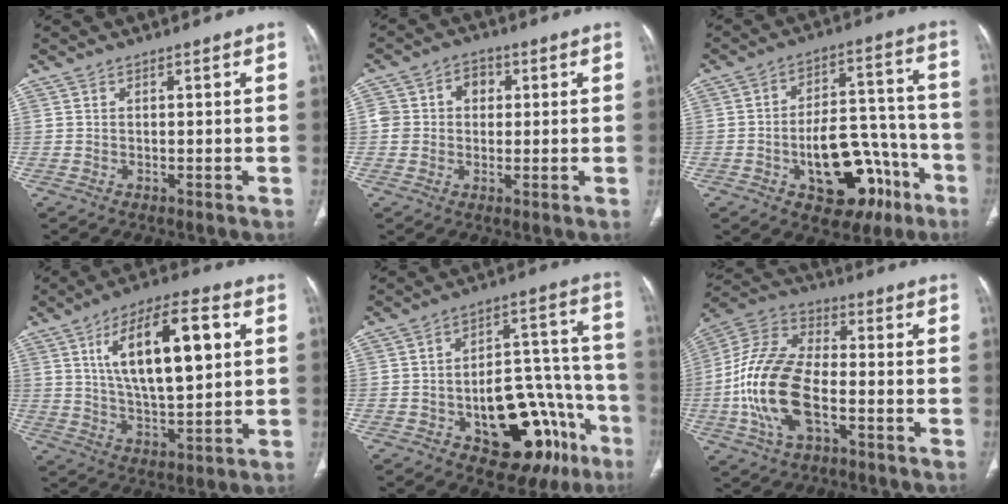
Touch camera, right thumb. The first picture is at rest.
{"total": 6.5, "force": [1.1, 5.4, 3.3], "torque": [-0.033, 0.017, 0.017]}
{"total": 18.5, "force": [-7.9, 10.3, 13.2], "torque": [-0.143, 0.063, -0.100]}
{"total": 17.5, "force": [4.9, 6.8, 15.4], "torque": [-0.244, -0.001, 0.083]}
{"total": 22.3, "force": [-9.9, 11.8, 16.2], "torque": [-0.150, 0.080, -0.121]}
{"total": 17.9, "force": [-4.4, 9.5, 14.5], "torque": [-0.300, 0.025, -0.083]}